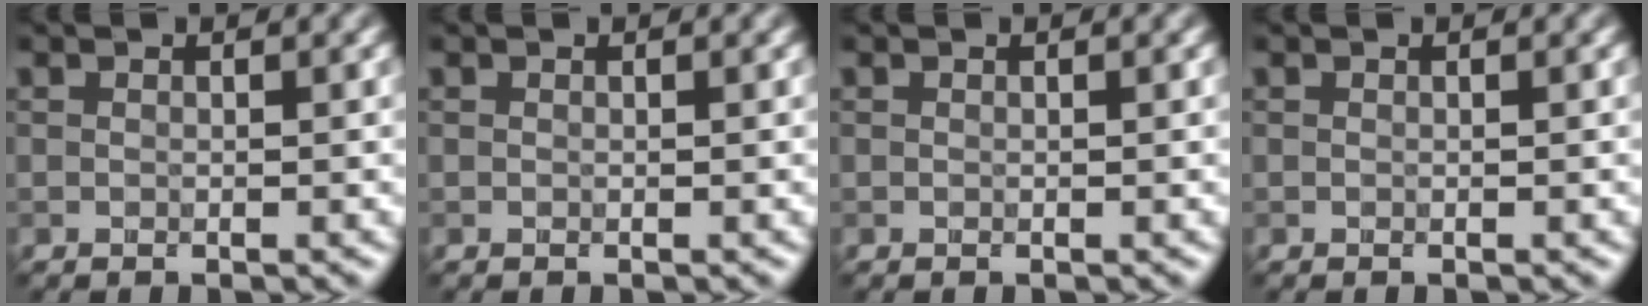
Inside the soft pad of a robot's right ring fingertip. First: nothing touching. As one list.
[{"total": 0.0}, {"total": 0.0}, {"total": 0.0}]